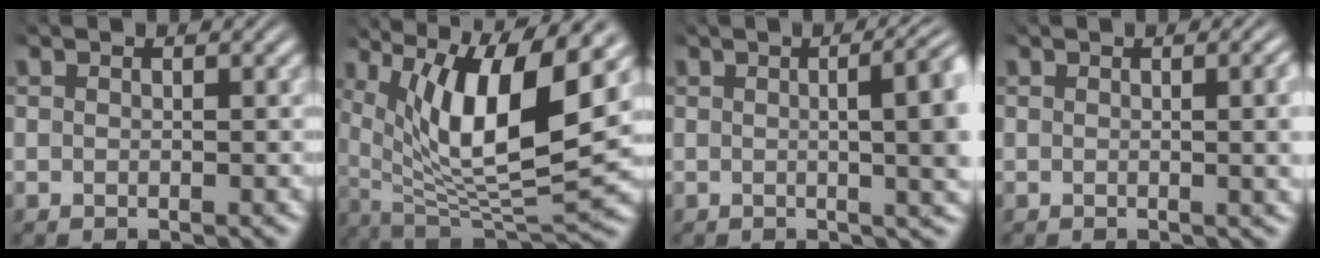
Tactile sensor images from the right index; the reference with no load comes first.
{"total": 11.4, "force": [2.1, 5.1, 10.0], "torque": [-0.168, -0.020, 0.049]}
{"total": 6.8, "force": [0.3, 2.2, 6.4], "torque": [-0.063, 0.018, -0.003]}
{"total": 1.8, "force": [0.2, 0.3, 1.8], "torque": [-0.019, 0.004, 0.001]}